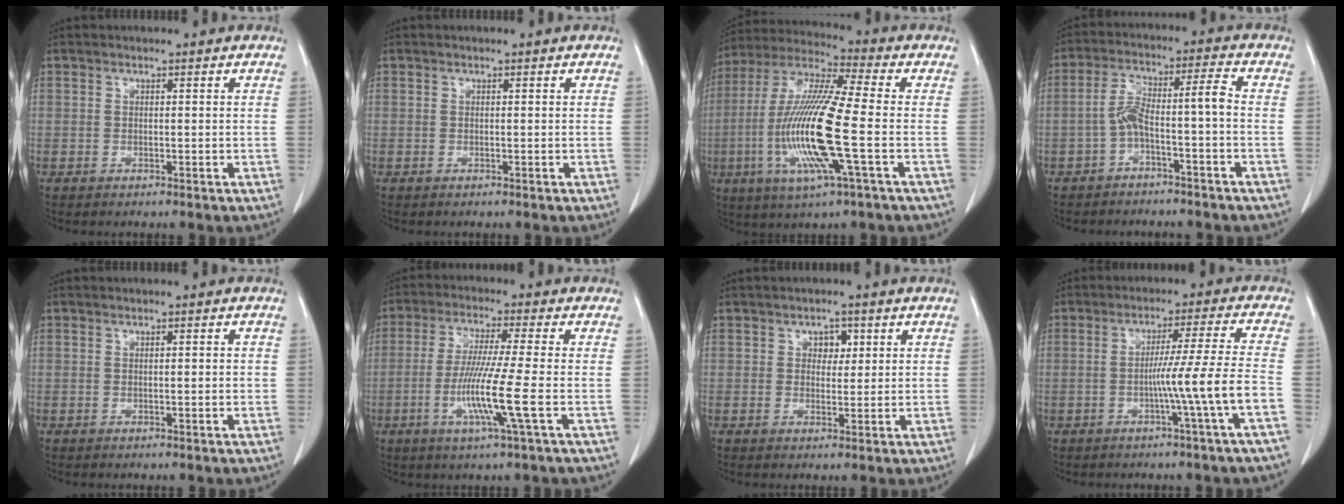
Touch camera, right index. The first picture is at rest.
{"total": 0.0}
{"total": 17.0, "force": [-3.5, 0.8, 16.6], "torque": [-0.350, -0.013, -0.074]}
{"total": 6.5, "force": [-2.3, 0.4, 6.0], "torque": [-0.117, 0.037, -0.040]}
{"total": 0.8, "force": [0.0, 0.2, 0.8], "torque": [-0.014, 0.002, 0.002]}
{"total": 9.6, "force": [-2.7, -1.3, 9.1], "torque": [-0.184, -0.020, -0.055]}
{"total": 2.6, "force": [0.9, 1.8, 1.6], "torque": [-0.017, 0.004, 0.013]}
{"total": 8.5, "force": [-2.9, -2.4, 7.6], "torque": [-0.121, 0.002, -0.047]}